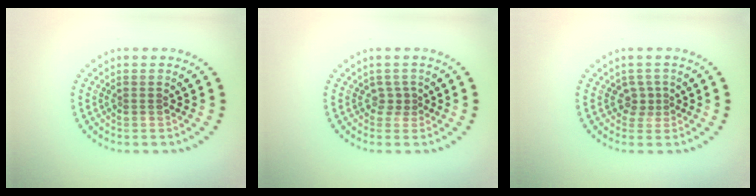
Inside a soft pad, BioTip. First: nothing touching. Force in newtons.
{"total": 1.2, "press": 0.8, "slide": 0.8}
{"total": 1.4, "press": 1.0, "slide": 0.9}